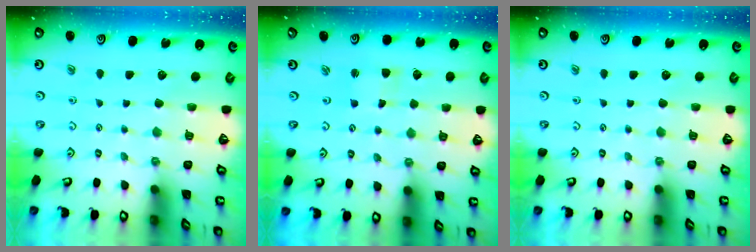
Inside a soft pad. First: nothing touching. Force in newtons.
{"total": 2.3, "press": 2.3, "slide": 0.5}
{"total": 0.0}